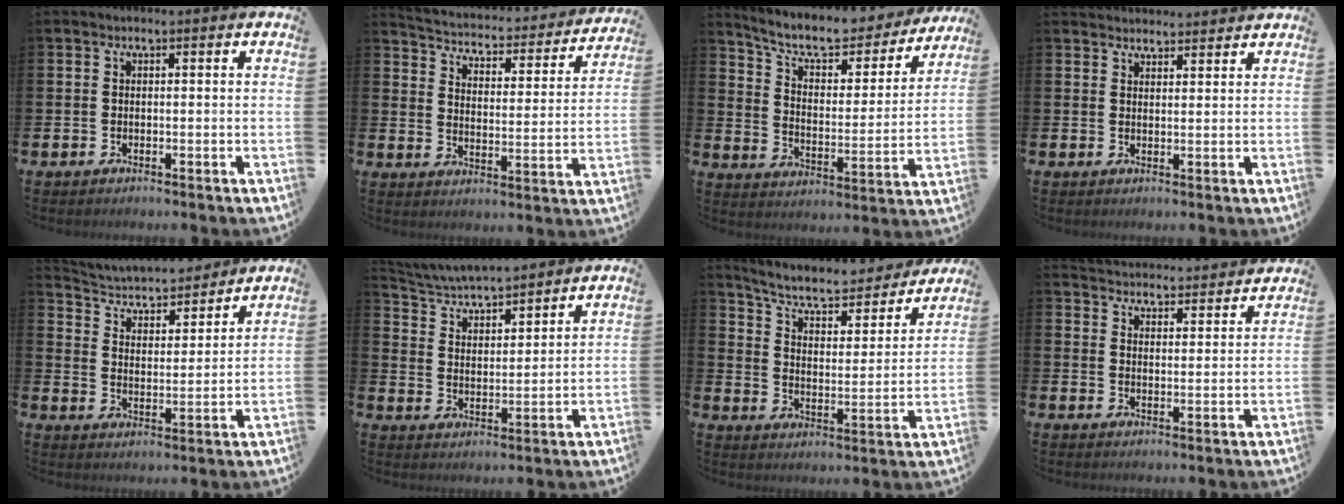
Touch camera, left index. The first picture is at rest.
{"total": 4.0, "force": [3.7, 1.2, 1.0], "torque": [-0.046, -0.034, 0.053]}
{"total": 8.6, "force": [7.7, 2.4, 3.0], "torque": [-0.084, -0.054, 0.128]}
{"total": 2.7, "force": [2.6, 0.5, -0.1], "torque": [-0.002, -0.012, 0.048]}
{"total": 4.8, "force": [4.5, 1.4, 0.9], "torque": [-0.050, -0.040, 0.071]}
{"total": 5.0, "force": [4.9, 0.4, 0.8], "torque": [-0.043, -0.041, 0.083]}
{"total": 7.4, "force": [6.6, 2.0, 2.6], "torque": [-0.081, -0.046, 0.109]}
{"total": 4.6, "force": [4.6, 0.4, -0.2], "torque": [-0.012, -0.040, 0.080]}